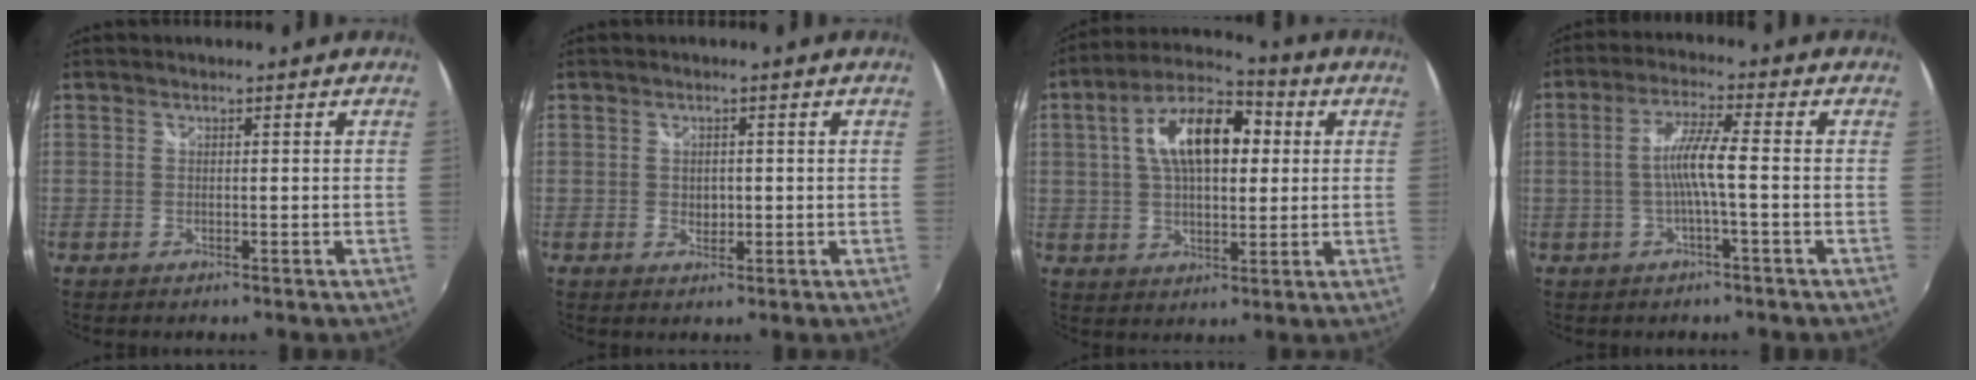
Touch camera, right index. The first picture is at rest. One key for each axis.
{"total": 1.8, "fx": 0.0, "fy": 1.6, "fz": 0.8, "tx": -0.011, "ty": -0.001, "tz": 0.002}
{"total": 14.7, "fx": 3.2, "fy": 7.5, "fz": 12.3, "tx": -0.215, "ty": 0.031, "tz": 0.045}
{"total": 6.1, "fx": -1.2, "fy": -0.2, "fz": 5.9, "tx": -0.123, "ty": 0.006, "tz": -0.021}